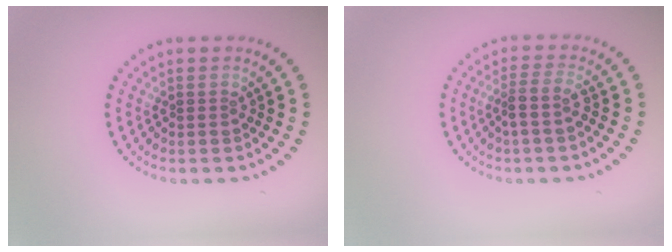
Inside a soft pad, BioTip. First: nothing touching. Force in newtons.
{"total": 1.9, "press": 1.6, "slide": 1.2}